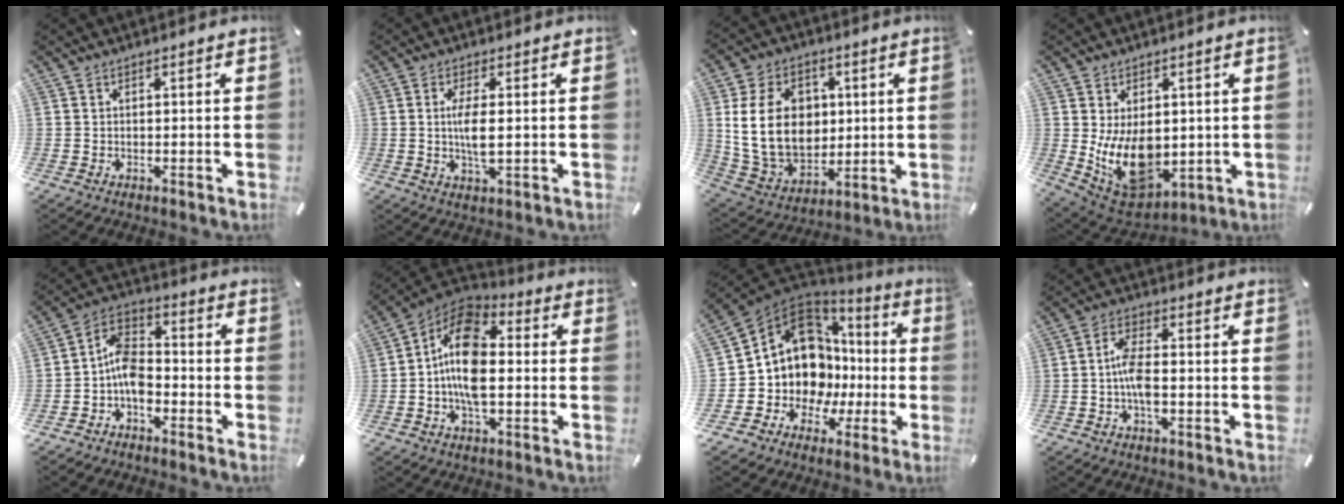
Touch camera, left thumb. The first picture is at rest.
{"total": 5.7, "force": [0.3, 1.6, 5.5], "torque": [-0.125, -0.009, -0.002]}
{"total": 16.9, "force": [2.9, 13.1, 10.4], "torque": [-0.215, -0.002, 0.053]}
{"total": 13.7, "force": [0.1, 9.9, 9.5], "torque": [-0.176, -0.018, 0.011]}
{"total": 8.9, "force": [-4.0, 5.9, 5.4], "torque": [-0.119, 0.018, -0.077]}
{"total": 13.0, "force": [-1.6, 7.1, 10.8], "torque": [-0.215, 0.003, -0.029]}
{"total": 14.5, "force": [1.8, 12.9, 6.3], "torque": [-0.136, -0.048, 0.052]}
{"total": 6.5, "force": [-1.5, 2.9, 5.7], "torque": [-0.115, 0.008, -0.028]}